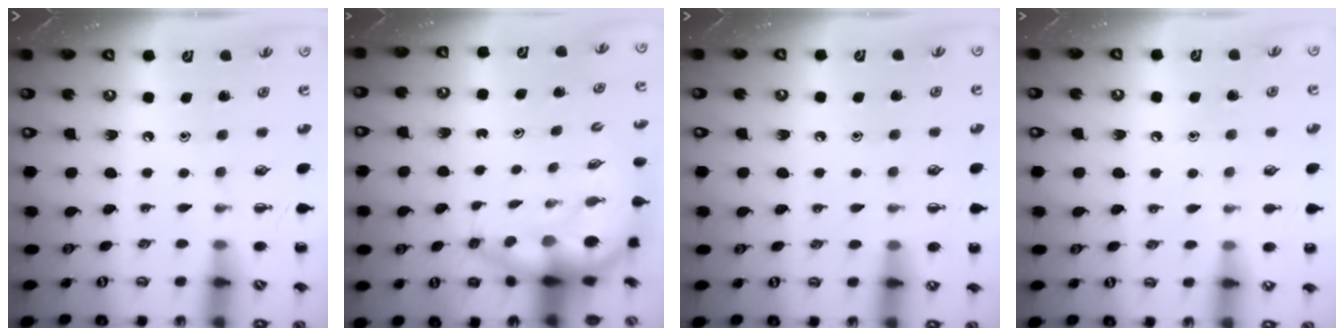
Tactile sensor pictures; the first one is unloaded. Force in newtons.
{"total": 6.5, "press": 6.3, "slide": 1.8}
{"total": 6.3, "press": 6.0, "slide": 1.9}
{"total": 6.3, "press": 6.0, "slide": 1.8}